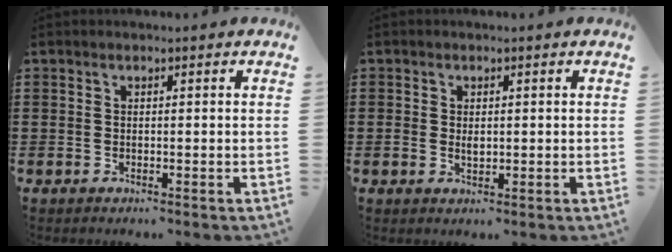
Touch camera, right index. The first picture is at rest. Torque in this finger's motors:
{"motor_torque": [0.12, 0.09, 0.01, 0.03]}